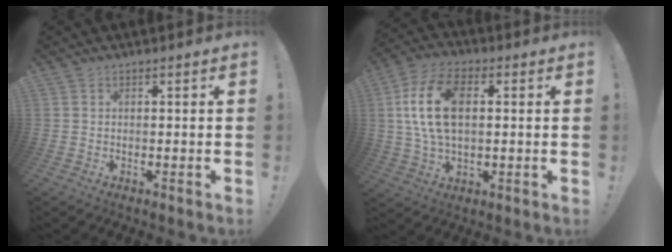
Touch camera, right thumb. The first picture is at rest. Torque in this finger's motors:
{"motor_torque": [1.22, 1.31, 0.31, 0.13, 0.19]}